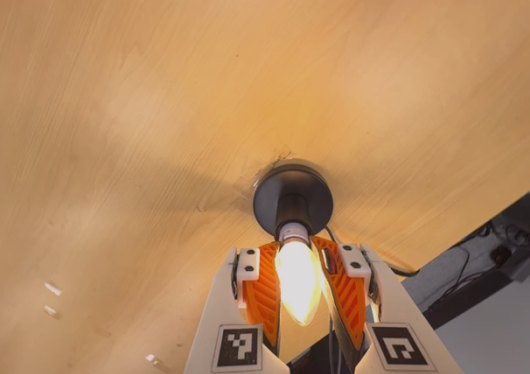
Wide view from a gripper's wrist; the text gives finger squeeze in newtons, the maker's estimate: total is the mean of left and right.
{"total": 24.5, "left": 21.4, "right": 27.6}